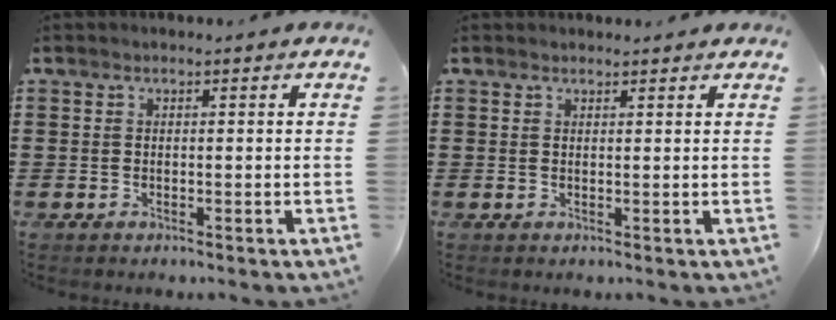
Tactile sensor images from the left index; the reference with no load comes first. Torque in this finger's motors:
{"motor_torque": [1.49, -0.65, 0.03, 0.00]}